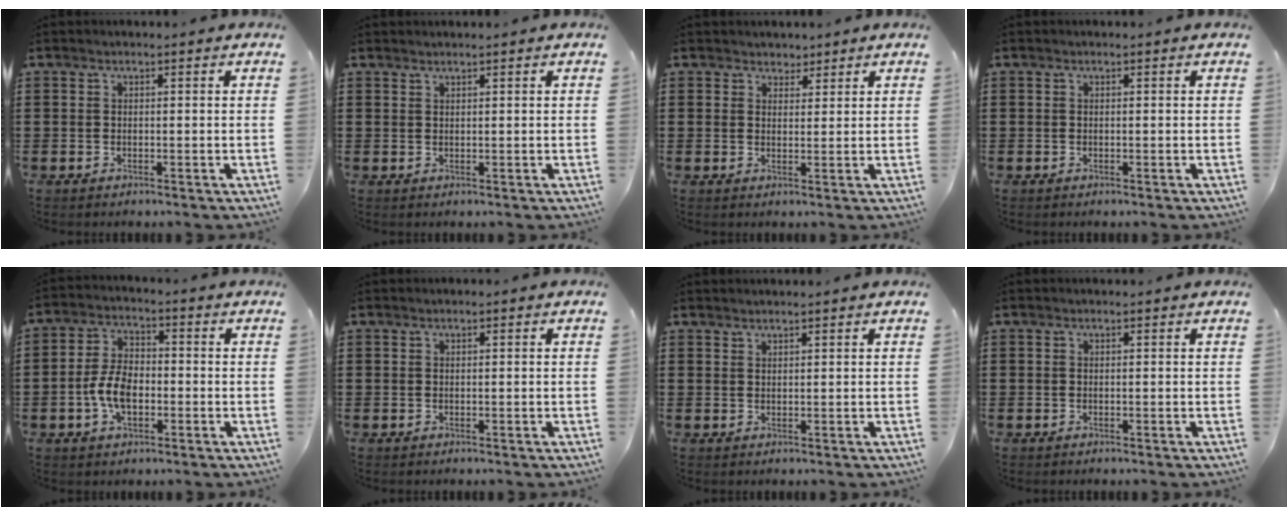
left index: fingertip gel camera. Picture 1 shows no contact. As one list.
[{"total": 0.8, "force": [0.8, -0.1, 0.2], "torque": [-0.006, -0.002, 0.016]}, {"total": 2.0, "force": [1.6, 1.1, -0.1], "torque": [-0.005, 0.007, 0.030]}, {"total": 0.0}, {"total": 6.6, "force": [-1.6, 3.7, 5.2], "torque": [-0.119, 0.003, -0.036]}, {"total": 0.0}, {"total": 1.1, "force": [1.1, 0.0, 0.1], "torque": [-0.003, -0.001, 0.022]}, {"total": 0.0}]